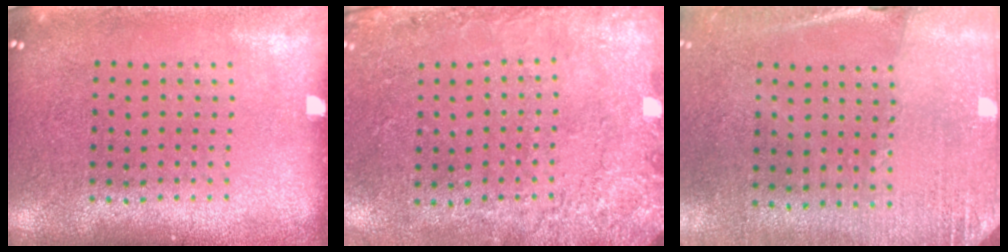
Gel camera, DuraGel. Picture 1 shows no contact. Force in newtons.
{"total": 2.7, "press": 2.0, "slide": 1.8}
{"total": 2.6, "press": 2.4, "slide": 1.1}